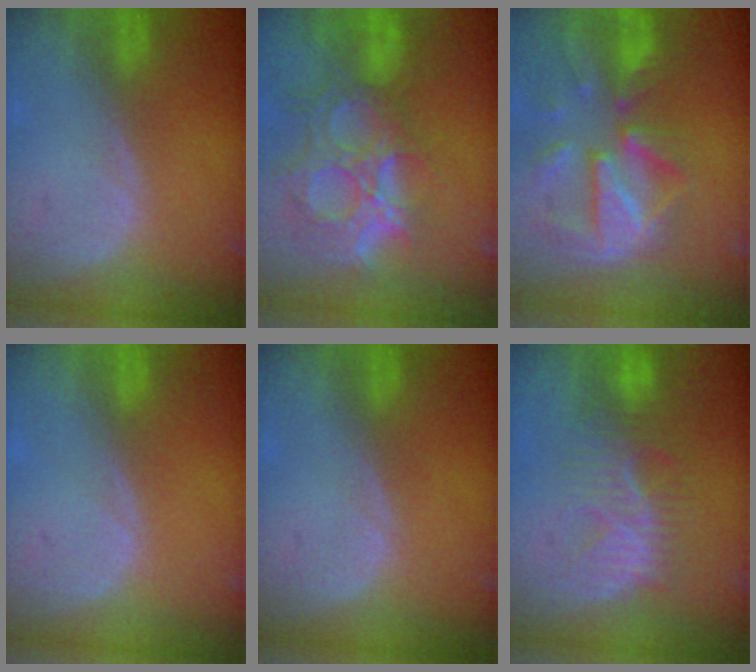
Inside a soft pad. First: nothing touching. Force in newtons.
{"total": 13.4, "press": 11.4, "slide": 7.0}
{"total": 12.2, "press": 10.6, "slide": 5.9}
{"total": 0.0}
{"total": 0.0}
{"total": 8.0, "press": 7.9, "slide": 1.3}